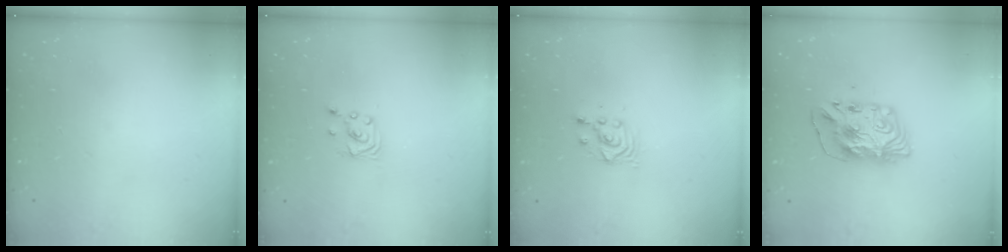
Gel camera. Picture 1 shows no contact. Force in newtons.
{"total": 2.5, "press": 2.5, "slide": 0.2}
{"total": 2.9, "press": 2.9, "slide": 0.1}
{"total": 9.4, "press": 9.4, "slide": 0.8}